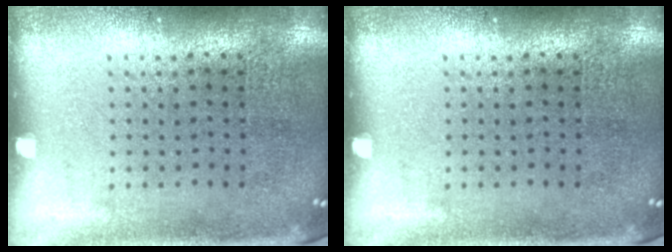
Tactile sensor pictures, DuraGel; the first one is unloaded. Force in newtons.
{"total": 0.0}